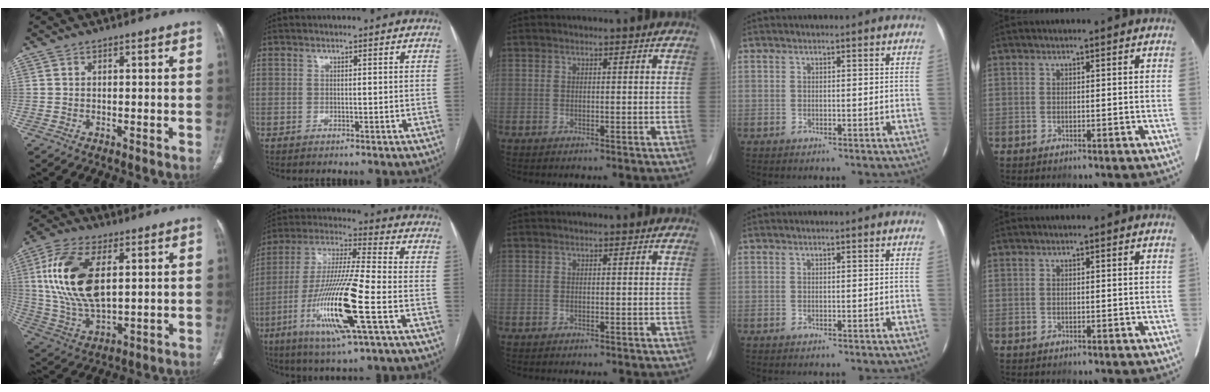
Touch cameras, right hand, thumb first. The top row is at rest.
{"thumb": {"total": 18.0, "force": [4.2, 9.2, 15.0], "torque": [-0.300, -0.009, 0.084]}, "index": {"total": 18.1, "force": [-5.9, 0.7, 17.1], "torque": [-0.349, -0.021, -0.111]}}